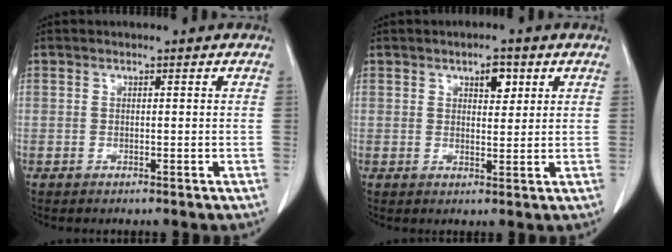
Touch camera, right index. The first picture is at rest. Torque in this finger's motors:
{"motor_torque": [0.07, 0.09, 0.01, 0.01]}